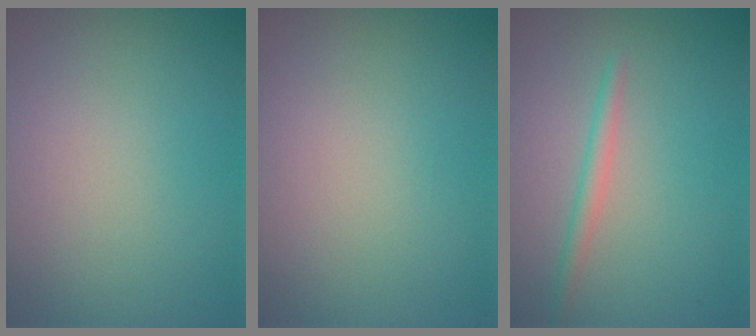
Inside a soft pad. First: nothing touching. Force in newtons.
{"total": 0.0}
{"total": 1.6, "press": 1.6, "slide": 0.0}